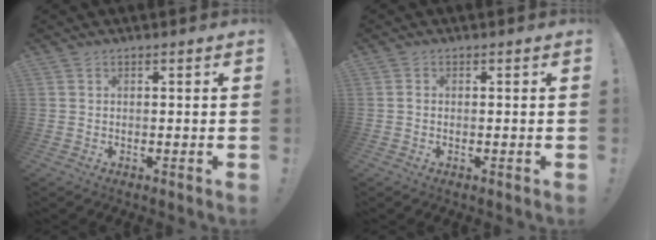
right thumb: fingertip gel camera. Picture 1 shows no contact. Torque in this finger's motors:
{"motor_torque": [-0.03, -0.20, -0.05, 0.16, -0.03]}